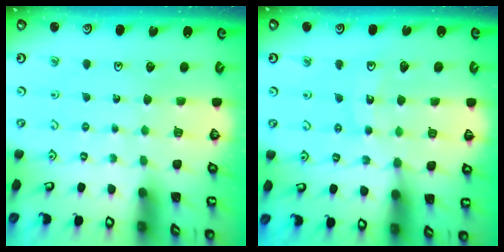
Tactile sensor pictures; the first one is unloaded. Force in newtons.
{"total": 12.2, "press": 11.7, "slide": 3.4}